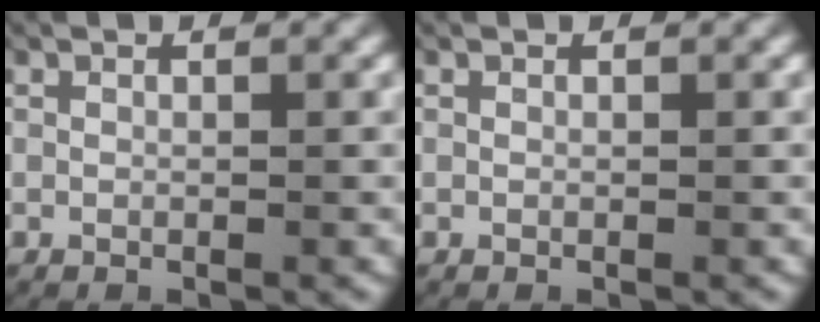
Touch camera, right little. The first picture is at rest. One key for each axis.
{"total": 0.0}